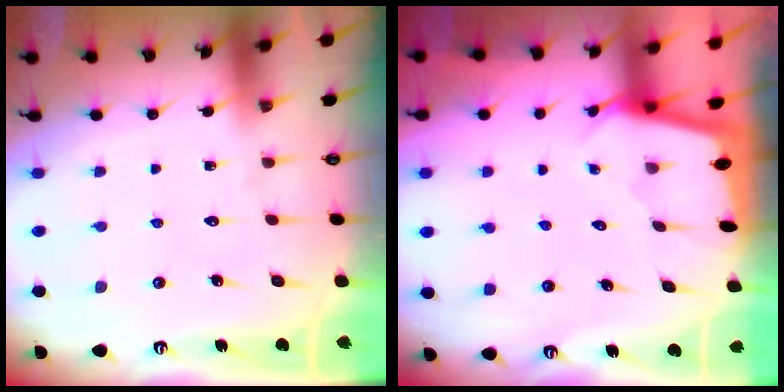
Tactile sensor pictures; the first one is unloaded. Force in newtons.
{"total": 1.6, "press": 1.6, "slide": 0.2}